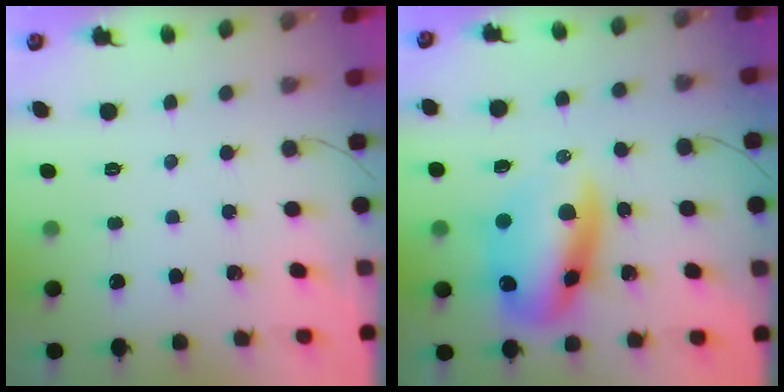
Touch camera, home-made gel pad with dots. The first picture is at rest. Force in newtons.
{"total": 14.4, "press": 13.9, "slide": 3.6}